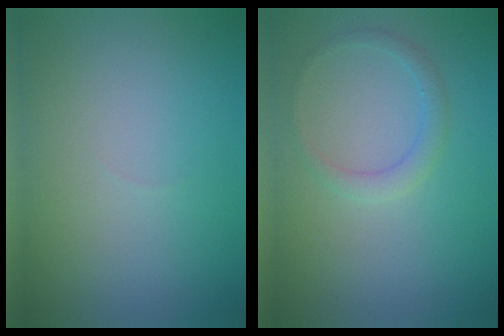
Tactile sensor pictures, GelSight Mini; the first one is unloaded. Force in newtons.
{"total": 1.6, "press": 1.6, "slide": 0.2}